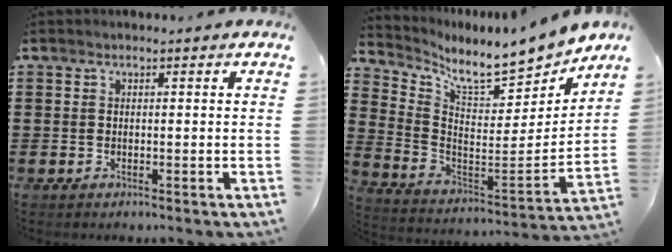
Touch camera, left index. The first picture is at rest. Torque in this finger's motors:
{"motor_torque": [1.25, -0.89, 0.54, 0.15]}